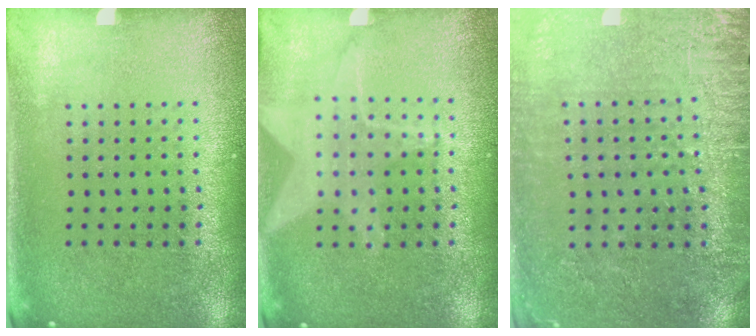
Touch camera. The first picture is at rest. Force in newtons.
{"total": 1.5, "press": 1.4, "slide": 0.5}
{"total": 2.9, "press": 2.8, "slide": 0.9}